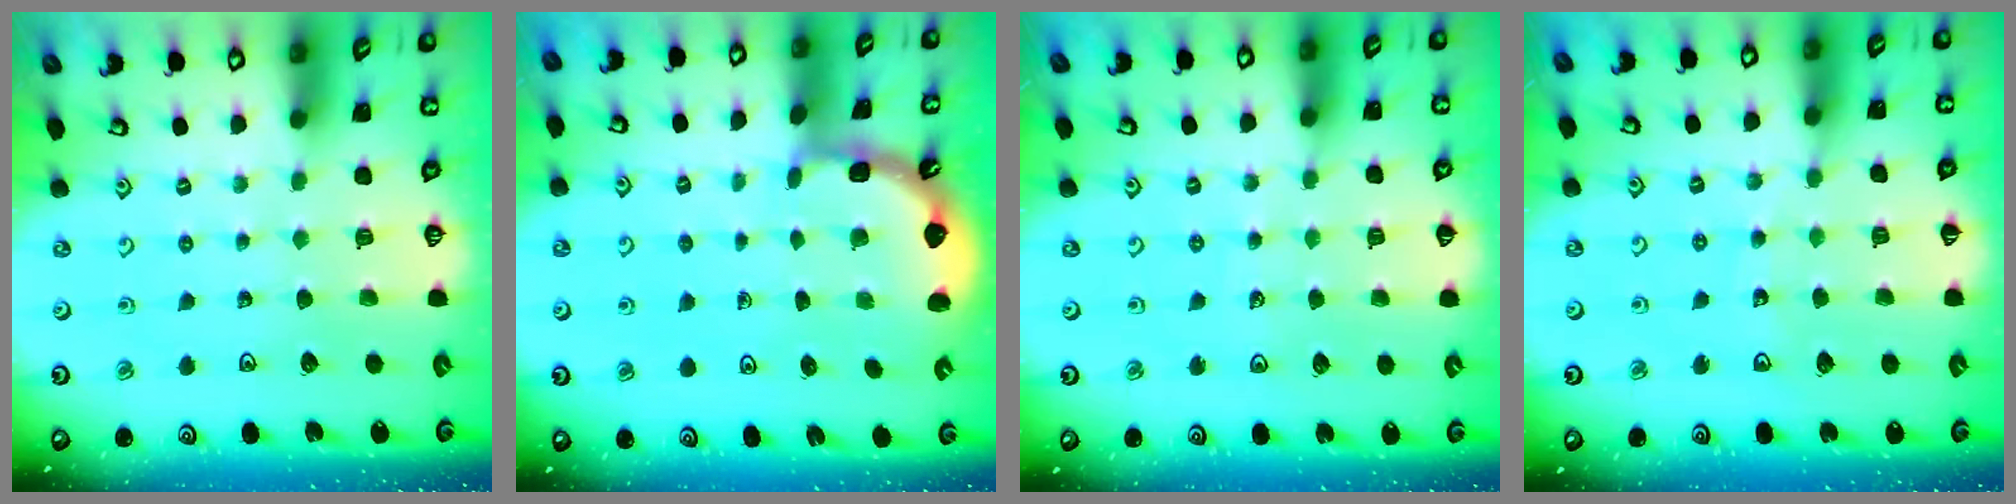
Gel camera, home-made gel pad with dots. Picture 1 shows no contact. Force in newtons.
{"total": 2.0, "press": 2.0, "slide": 0.2}
{"total": 4.2, "press": 3.8, "slide": 1.8}
{"total": 7.6, "press": 6.9, "slide": 3.1}